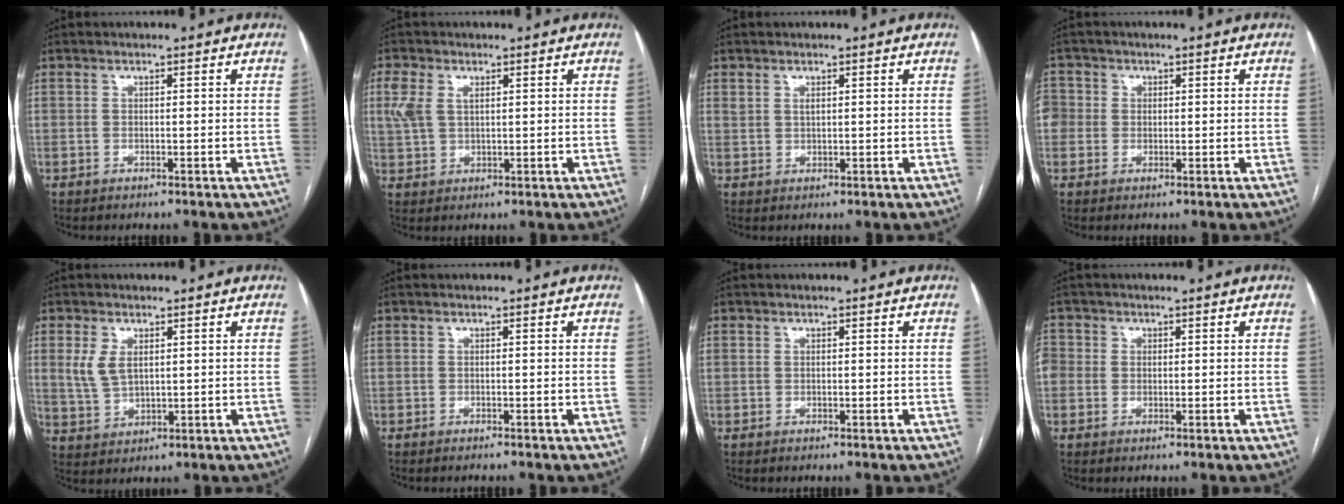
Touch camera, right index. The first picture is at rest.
{"total": 4.7, "force": [2.1, 2.7, 3.1], "torque": [-0.096, 0.021, 0.044]}
{"total": 1.3, "force": [1.1, 0.6, 0.3], "torque": [-0.014, 0.007, 0.022]}
{"total": 3.7, "force": [0.1, 3.6, 0.6], "torque": [-0.008, 0.014, 0.000]}
{"total": 4.6, "force": [1.4, 2.7, 3.4], "torque": [-0.078, 0.007, 0.037]}
{"total": 0.7, "force": [-0.7, -0.1, 0.1], "torque": [-0.003, -0.002, -0.011]}
{"total": 0.0}
{"total": 3.7, "force": [0.2, 3.5, 1.2], "torque": [-0.029, 0.018, 0.004]}